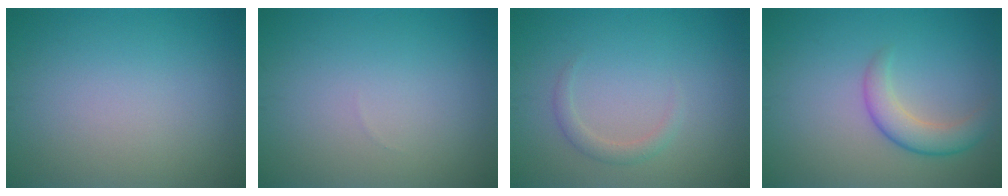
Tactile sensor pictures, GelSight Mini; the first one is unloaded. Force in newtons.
{"total": 0.0}
{"total": 1.4, "press": 1.4, "slide": 0.1}
{"total": 3.2, "press": 3.2, "slide": 0.1}